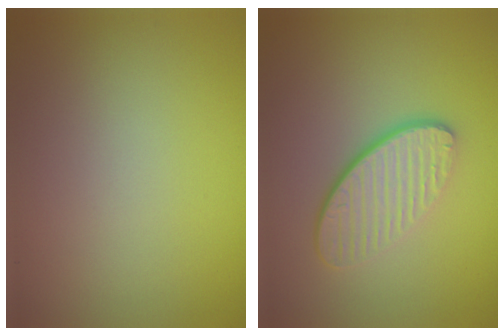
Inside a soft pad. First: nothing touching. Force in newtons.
{"total": 4.3, "press": 3.1, "slide": 3.0}